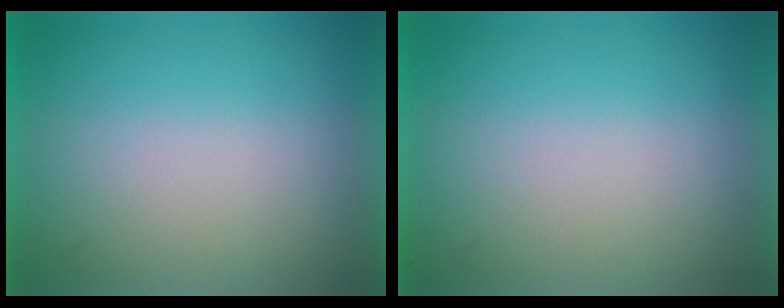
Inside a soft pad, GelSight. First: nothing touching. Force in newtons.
{"total": 0.0}